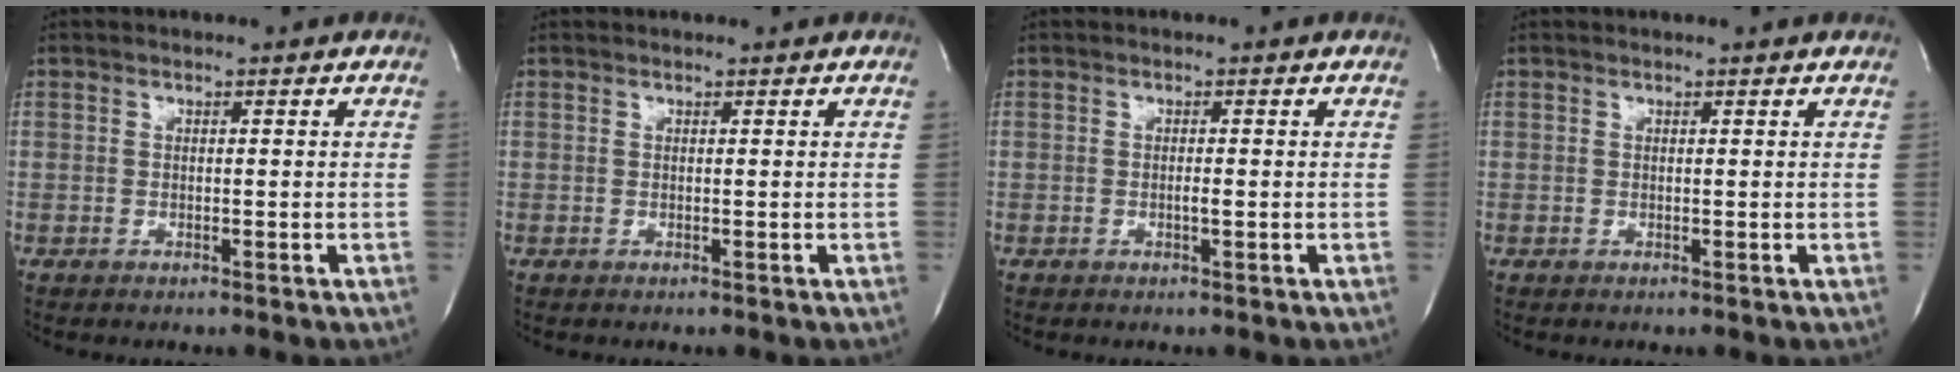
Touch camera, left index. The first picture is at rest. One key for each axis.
{"total": 0.5, "fx": 0.5, "fy": 0.0, "fz": 0.0, "tx": 0.000, "ty": 0.007, "tz": 0.009}
{"total": 0.8, "fx": -0.3, "fy": 0.0, "fz": 0.7, "tx": -0.017, "ty": -0.001, "tz": -0.004}
{"total": 1.0, "fx": 0.9, "fy": -0.2, "fz": 0.3, "tx": -0.010, "ty": 0.000, "tz": 0.014}